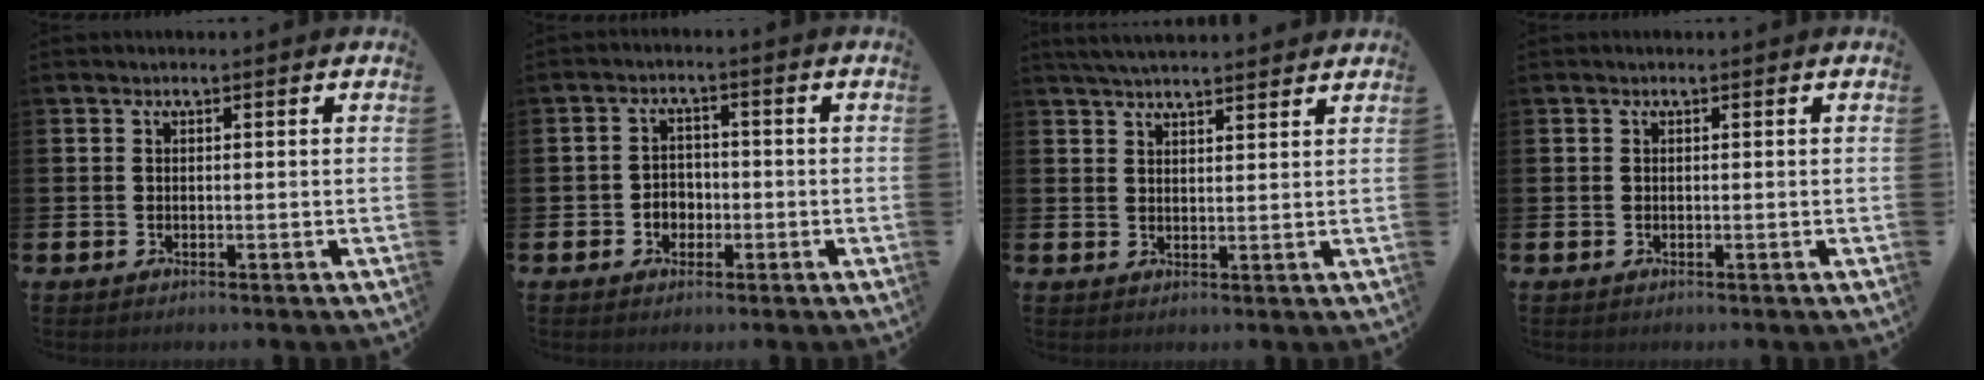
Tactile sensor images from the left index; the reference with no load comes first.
{"total": 2.8, "force": [-1.1, 2.4, 1.0], "torque": [-0.023, 0.006, -0.026]}
{"total": 3.9, "force": [3.8, 0.4, 0.7], "torque": [-0.016, -0.015, 0.068]}
{"total": 0.0}